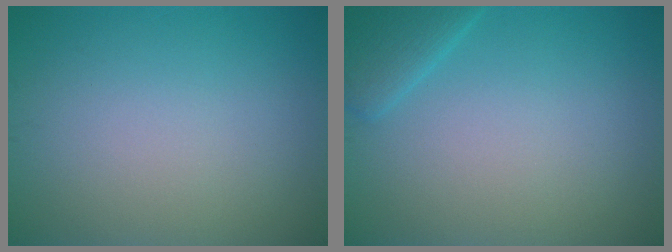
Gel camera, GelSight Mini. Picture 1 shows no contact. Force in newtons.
{"total": 2.3, "press": 2.3, "slide": 0.2}